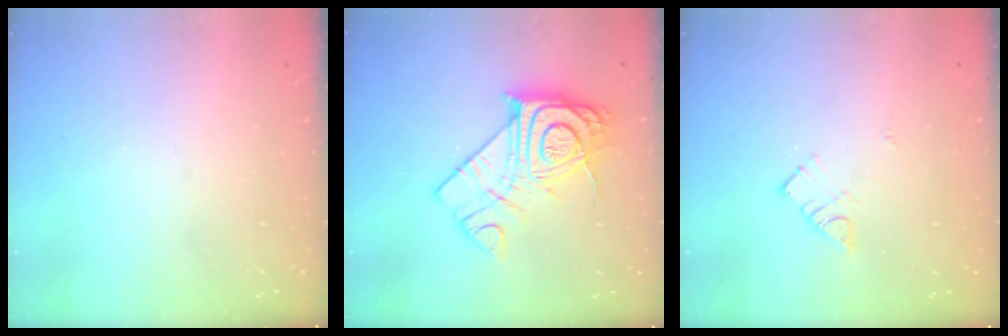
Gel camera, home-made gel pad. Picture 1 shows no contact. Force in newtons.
{"total": 19.5, "press": 19.4, "slide": 1.6}
{"total": 5.2, "press": 5.2, "slide": 0.2}